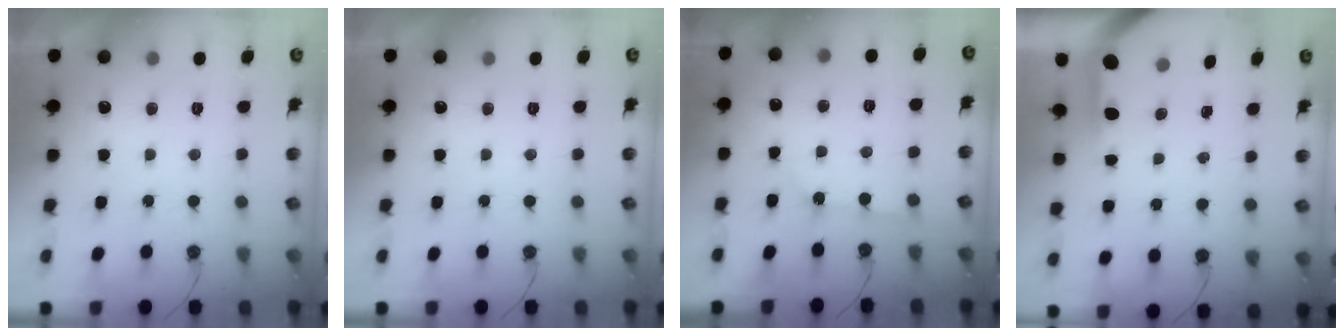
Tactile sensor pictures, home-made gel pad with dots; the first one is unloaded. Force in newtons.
{"total": 0.0}
{"total": 2.6, "press": 2.6, "slide": 0.3}
{"total": 3.8, "press": 3.8, "slide": 0.4}